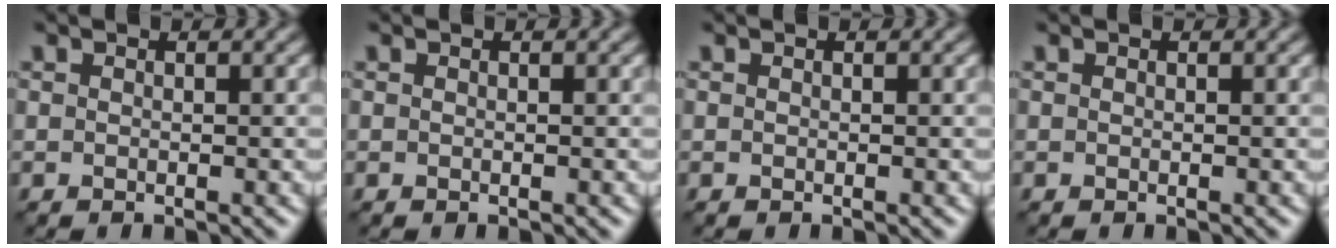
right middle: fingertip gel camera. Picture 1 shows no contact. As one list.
[{"total": 0.0}, {"total": 0.0}, {"total": 0.0}]